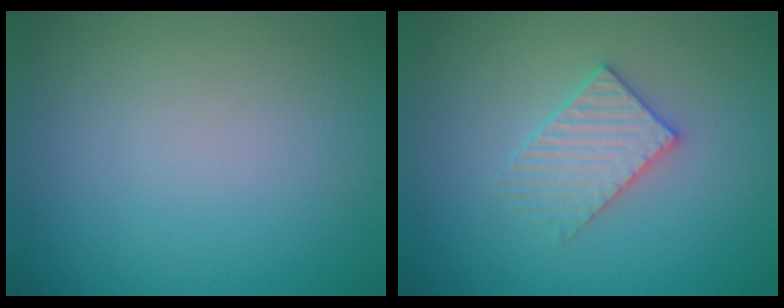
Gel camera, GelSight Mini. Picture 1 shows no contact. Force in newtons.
{"total": 3.0, "press": 3.0, "slide": 0.5}